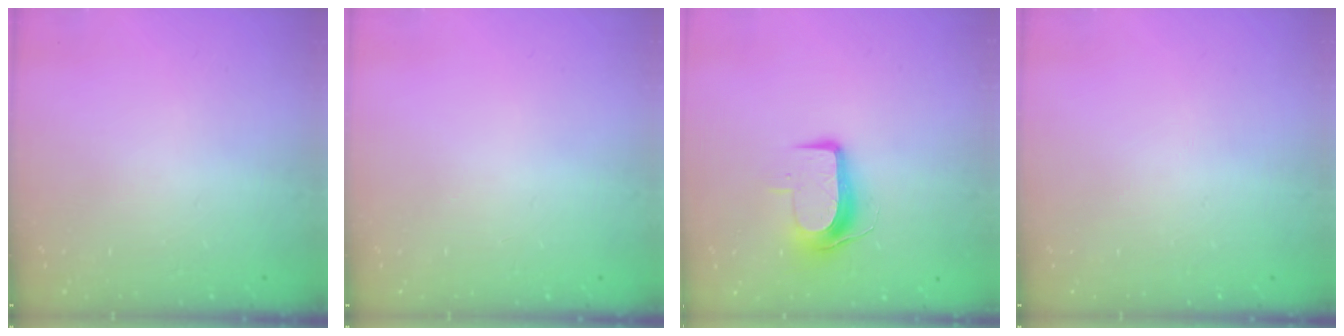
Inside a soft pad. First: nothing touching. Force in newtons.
{"total": 0.0}
{"total": 8.8, "press": 8.8, "slide": 0.5}
{"total": 0.0}